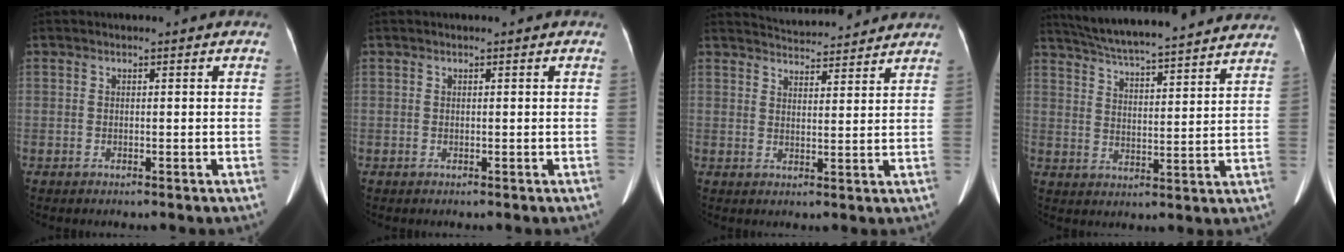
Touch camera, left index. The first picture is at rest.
{"total": 0.0}
{"total": 10.2, "force": [9.9, 1.2, 2.2], "torque": [-0.038, 0.016, 0.134]}
{"total": 24.5, "force": [22.1, 2.0, 10.2], "torque": [-0.170, 0.007, 0.303]}